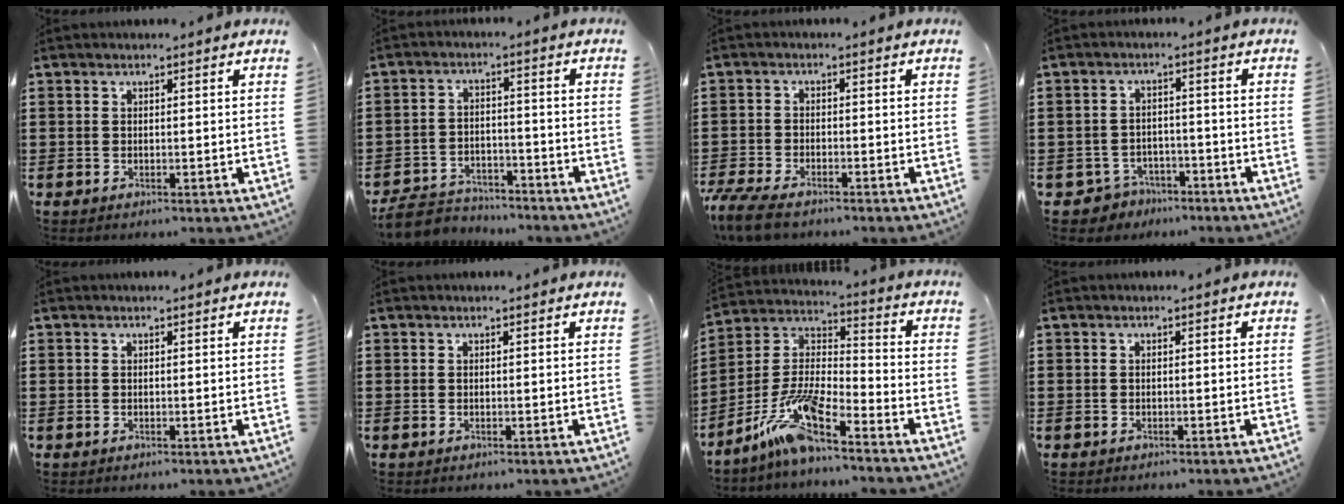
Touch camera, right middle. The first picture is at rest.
{"total": 5.4, "force": [-5.2, 1.4, 0.6], "torque": [-0.021, 0.010, -0.107]}
{"total": 4.3, "force": [-3.7, 0.9, 1.9], "torque": [-0.067, -0.012, -0.082]}
{"total": 3.3, "force": [-3.0, 1.4, -0.1], "torque": [-0.018, 0.000, -0.067]}
{"total": 0.0}
{"total": 0.0}
{"total": 11.1, "force": [-8.1, 1.8, 7.3], "torque": [-0.171, -0.005, -0.166]}
{"total": 0.0}